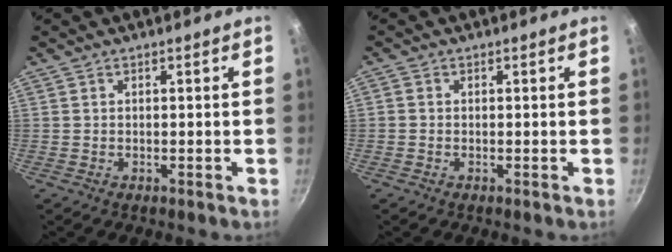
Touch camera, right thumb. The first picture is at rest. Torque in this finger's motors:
{"motor_torque": [-0.70, 0.19, -0.41, 0.19, -0.04]}